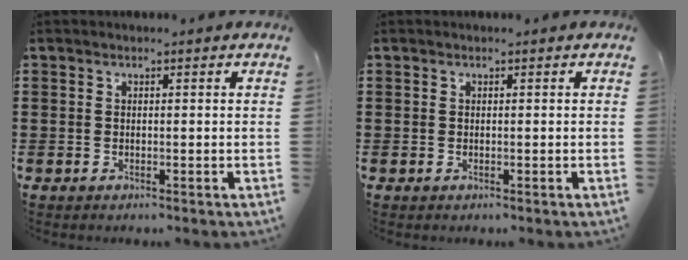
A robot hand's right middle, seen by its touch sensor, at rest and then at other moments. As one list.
[{"total": 0.0}]